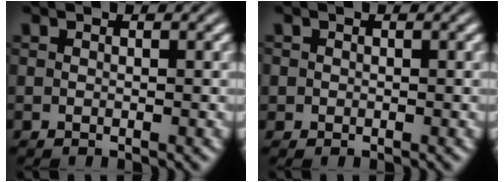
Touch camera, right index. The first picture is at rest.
{"total": 0.0}